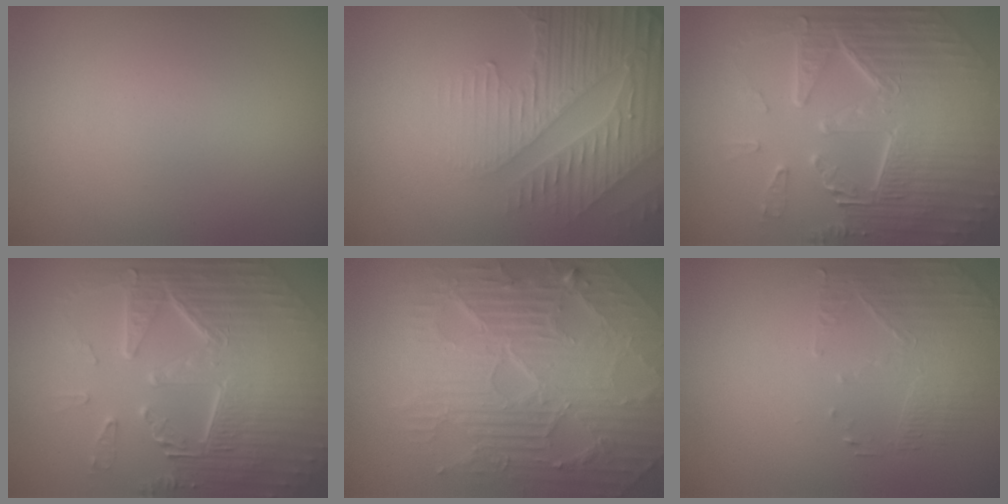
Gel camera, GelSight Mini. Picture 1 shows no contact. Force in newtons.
{"total": 4.5, "press": 4.3, "slide": 1.2}
{"total": 10.0, "press": 6.8, "slide": 7.3}
{"total": 9.8, "press": 6.7, "slide": 7.2}
{"total": 10.7, "press": 7.0, "slide": 8.1}
{"total": 1.9, "press": 1.5, "slide": 1.2}